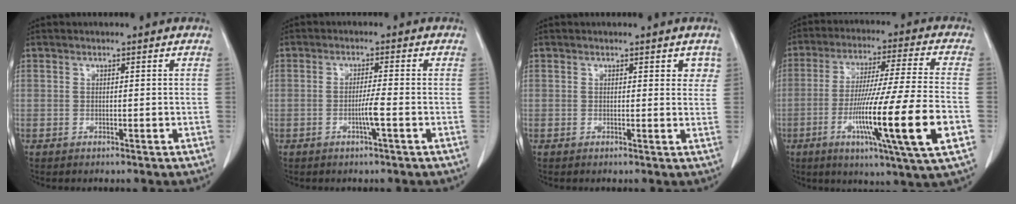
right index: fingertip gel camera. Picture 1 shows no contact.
{"total": 2.9, "force": [-1.0, -0.5, 2.7], "torque": [-0.050, -0.003, -0.020]}
{"total": 2.5, "force": [1.3, 1.3, 1.7], "torque": [-0.007, 0.000, 0.010]}
{"total": 19.4, "force": [-5.8, -0.7, 18.5], "torque": [-0.315, -0.025, -0.100]}